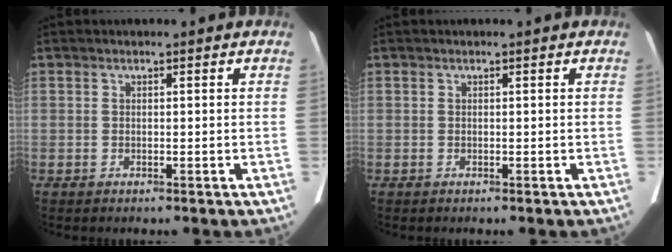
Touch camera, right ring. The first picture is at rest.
{"total": 0.0}